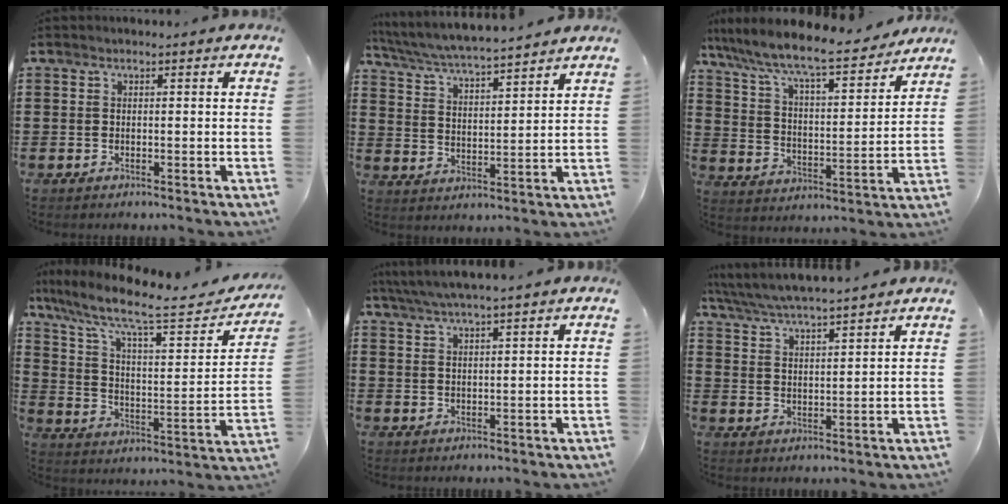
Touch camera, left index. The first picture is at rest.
{"total": 5.1, "force": [4.9, -0.3, 1.4], "torque": [-0.052, -0.034, 0.081]}
{"total": 8.7, "force": [7.7, 0.3, 4.0], "torque": [-0.110, -0.056, 0.125]}
{"total": 10.5, "force": [7.6, 2.1, 6.9], "torque": [-0.154, -0.044, 0.123]}
{"total": 3.6, "force": [3.0, -0.3, 2.0], "torque": [-0.046, -0.005, 0.055]}
{"total": 5.1, "force": [4.9, -0.1, 1.6], "torque": [-0.051, -0.028, 0.084]}